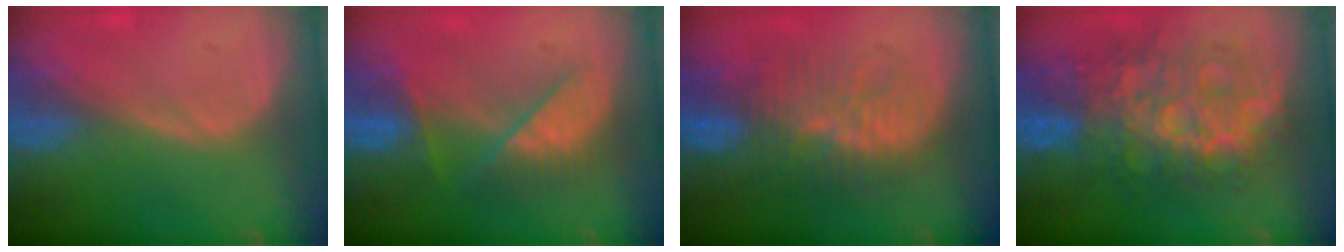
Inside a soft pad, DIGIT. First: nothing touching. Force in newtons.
{"total": 7.1, "press": 7.0, "slide": 1.4}
{"total": 10.0, "press": 9.5, "slide": 3.0}
{"total": 12.5, "press": 12.4, "slide": 1.2}